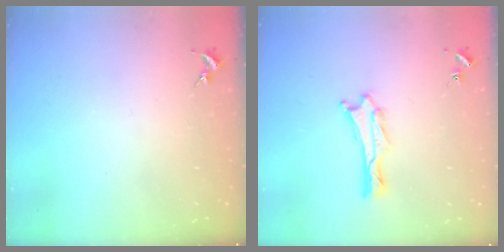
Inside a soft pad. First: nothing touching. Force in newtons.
{"total": 0.0}